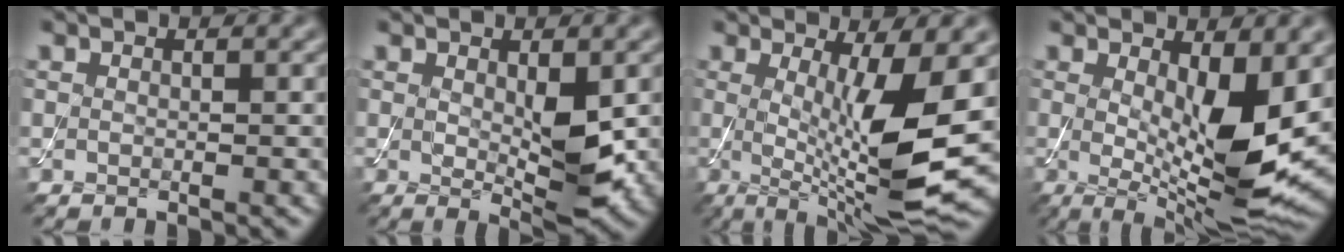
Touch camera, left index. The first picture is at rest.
{"total": 3.9, "force": [0.2, 1.4, 3.6], "torque": [-0.061, -0.009, 0.009]}
{"total": 10.3, "force": [-0.3, 2.3, 10.0], "torque": [-0.155, -0.020, 0.001]}
{"total": 9.0, "force": [0.4, 2.7, 8.6], "torque": [-0.140, -0.027, 0.016]}